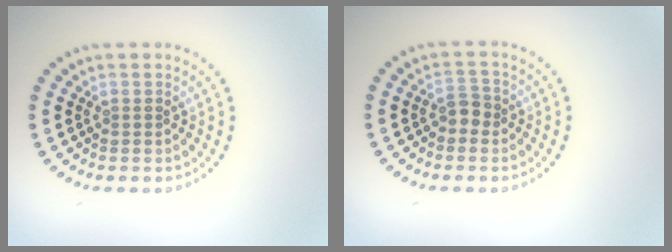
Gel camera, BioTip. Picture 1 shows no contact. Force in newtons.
{"total": 1.5, "press": 1.4, "slide": 0.5}